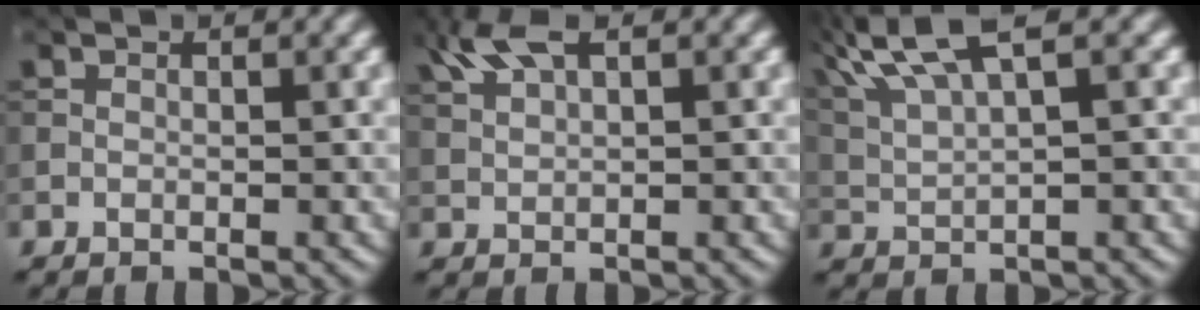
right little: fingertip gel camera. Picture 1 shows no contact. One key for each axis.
{"total": 3.8, "fx": 2.3, "fy": 1.3, "fz": 2.8, "tx": -0.068, "ty": 0.013, "tz": 0.048}
{"total": 6.3, "fx": 3.7, "fy": 1.5, "fz": 4.9, "tx": -0.103, "ty": 0.019, "tz": 0.076}